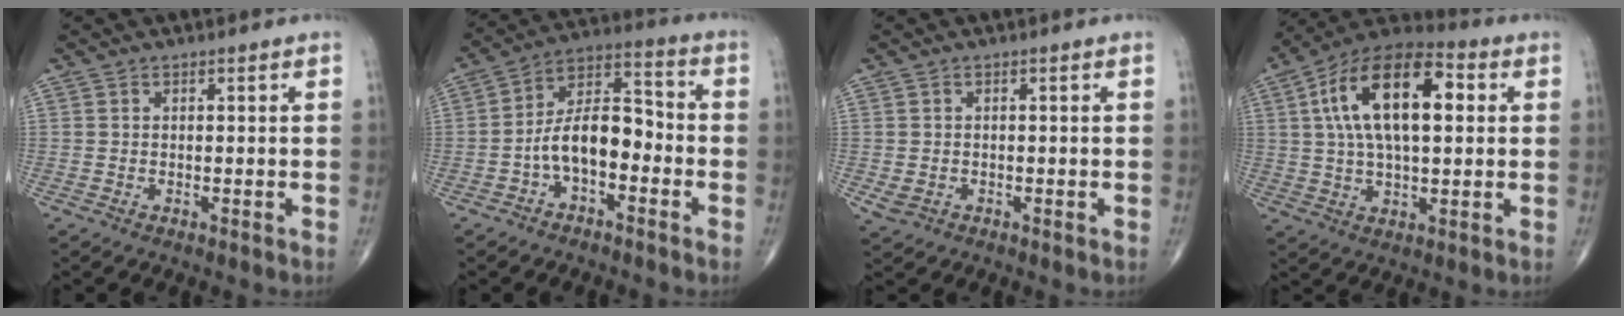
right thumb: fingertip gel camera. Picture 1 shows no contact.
{"total": 11.2, "force": [-3.2, 6.0, 8.9], "torque": [-0.139, 0.050, -0.066]}
{"total": 2.3, "force": [-0.5, 1.8, 1.2], "torque": [-0.025, 0.000, -0.003]}
{"total": 19.2, "force": [4.1, 9.3, 16.3], "torque": [-0.272, 0.024, 0.058]}